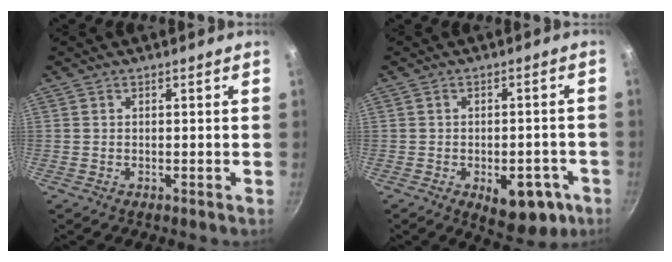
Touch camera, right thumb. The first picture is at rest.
{"total": 10.6, "force": [-4.0, 5.7, 8.0], "torque": [-0.060, 0.015, -0.039]}